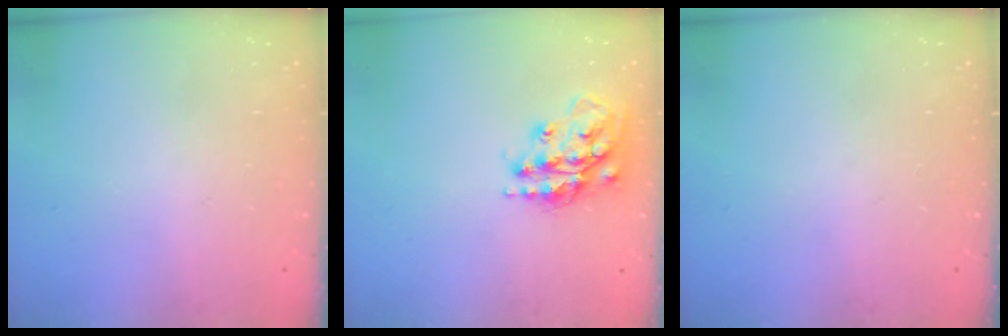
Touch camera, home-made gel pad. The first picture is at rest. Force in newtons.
{"total": 16.1, "press": 16.0, "slide": 1.3}
{"total": 0.0}